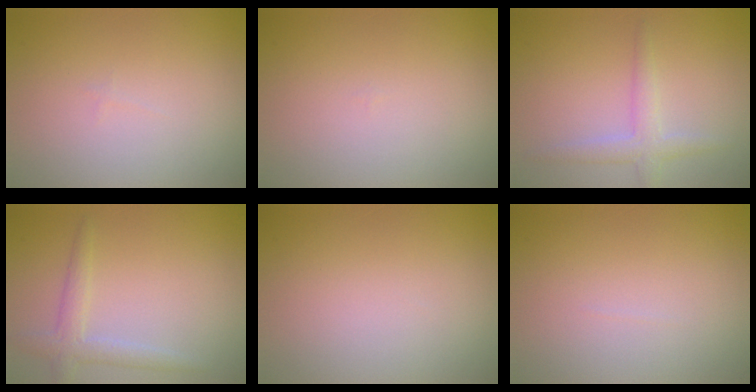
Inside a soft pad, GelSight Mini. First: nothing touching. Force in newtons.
{"total": 0.0}
{"total": 2.3, "press": 2.3, "slide": 0.1}
{"total": 2.3, "press": 2.3, "slide": 0.1}
{"total": 0.0}
{"total": 0.0}